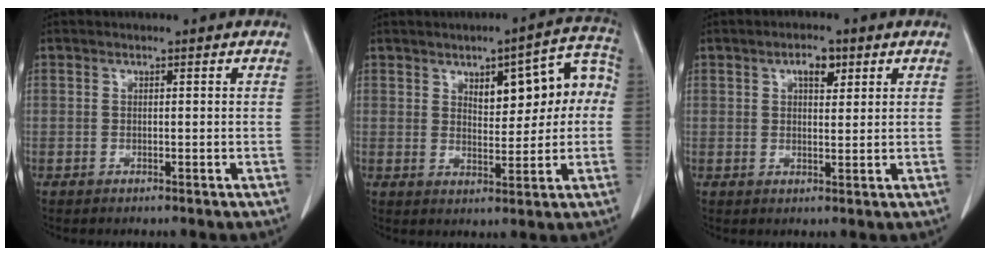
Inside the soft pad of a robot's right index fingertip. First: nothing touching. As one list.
[{"total": 11.7, "force": [2.3, 5.0, 10.3], "torque": [-0.128, 0.040, 0.039]}, {"total": 4.0, "force": [1.9, 1.9, 2.9], "torque": [-0.051, 0.005, 0.031]}]